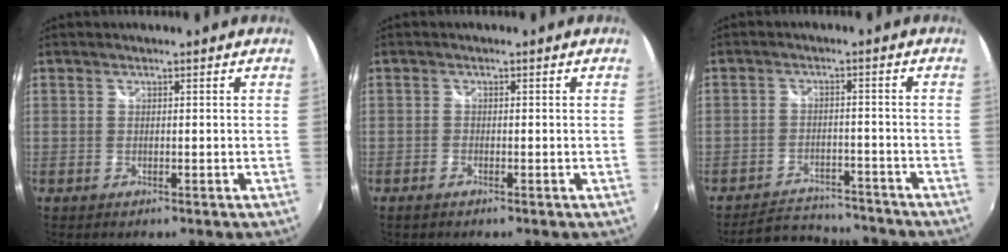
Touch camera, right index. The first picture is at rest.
{"total": 1.0, "force": [-0.8, 0.4, 0.4], "torque": [-0.012, -0.003, -0.020]}
{"total": 10.3, "force": [-9.5, 3.5, 1.9], "torque": [-0.060, 0.018, -0.132]}